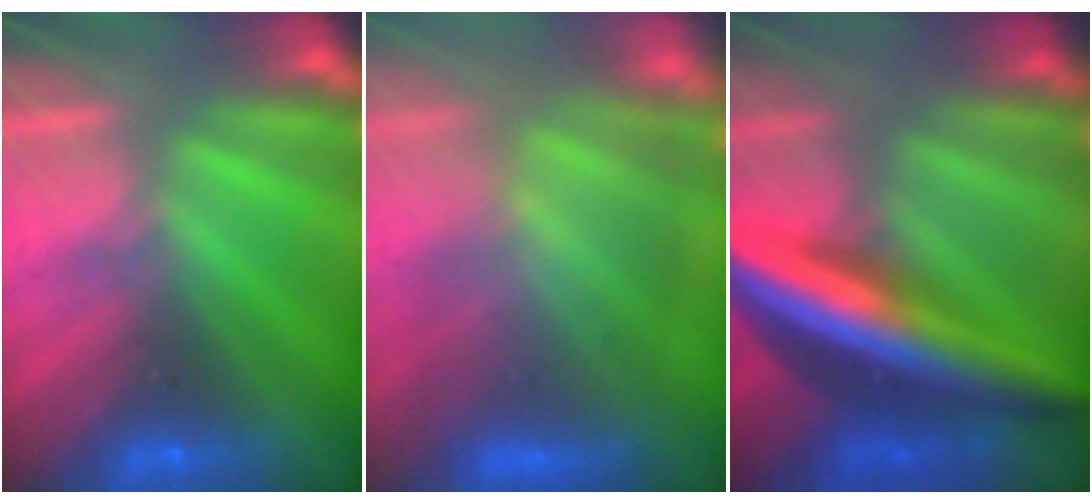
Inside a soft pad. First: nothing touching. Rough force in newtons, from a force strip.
{"total": 9.1}
{"total": 5.6}